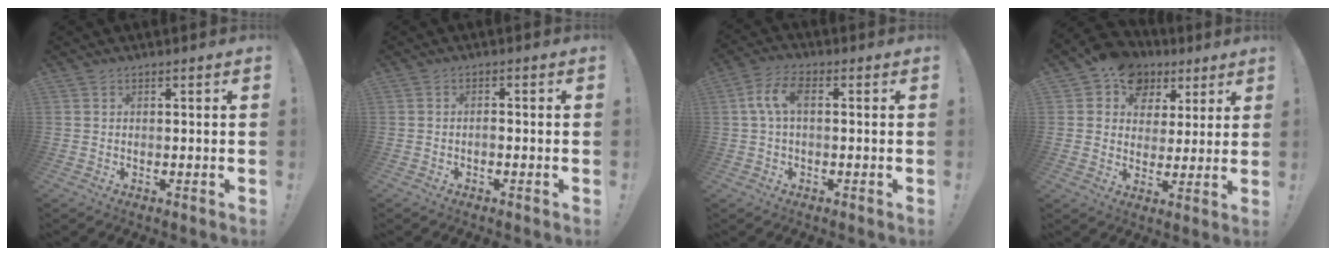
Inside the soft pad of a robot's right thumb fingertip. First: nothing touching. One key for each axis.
{"total": 1.2, "fx": -0.9, "fy": 0.2, "fz": 0.7, "tx": -0.017, "ty": 0.004, "tz": -0.014}
{"total": 7.4, "fx": 0.7, "fy": 3.6, "fz": 6.4, "tx": -0.137, "ty": 0.007, "tz": 0.014}
{"total": 10.8, "fx": 6.1, "fy": 8.4, "fz": 3.1, "tx": -0.055, "ty": -0.032, "tz": 0.119}